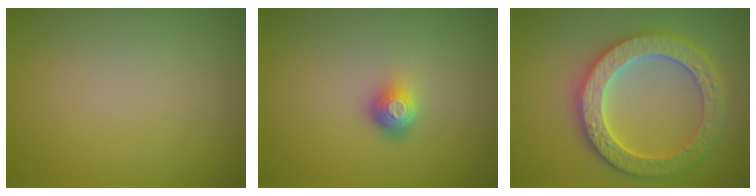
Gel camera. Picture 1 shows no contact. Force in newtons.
{"total": 2.0, "press": 1.5, "slide": 1.4}
{"total": 6.4, "press": 6.3, "slide": 1.4}